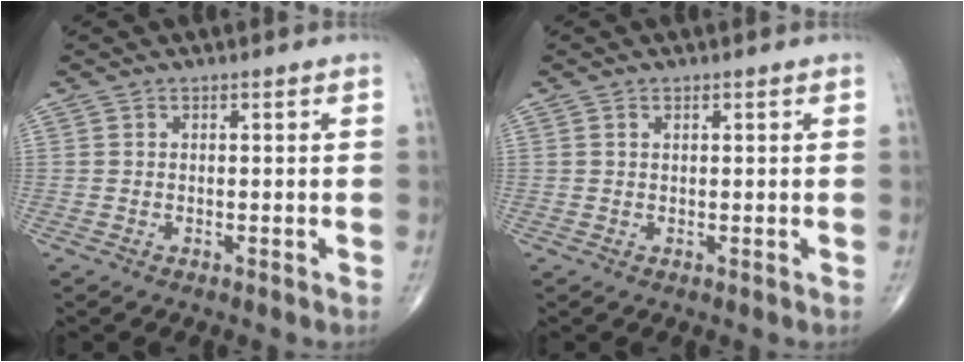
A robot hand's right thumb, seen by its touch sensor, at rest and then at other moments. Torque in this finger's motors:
{"motor_torque": [-0.27, 0.10, -0.06, 0.22, 0.04]}